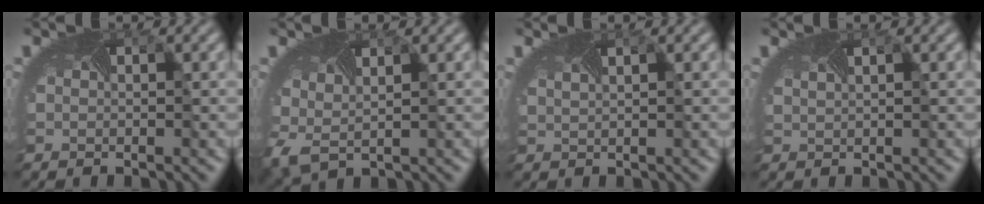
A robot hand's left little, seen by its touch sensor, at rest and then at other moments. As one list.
[{"total": 2.8, "force": [-0.2, 1.9, 2.1], "torque": [-0.074, -0.019, 0.030]}, {"total": 1.1, "force": [0.9, 0.2, 0.6], "torque": [-0.019, 0.003, 0.017]}, {"total": 0.8, "force": [0.7, 0.2, 0.4], "torque": [-0.012, 0.002, 0.011]}]